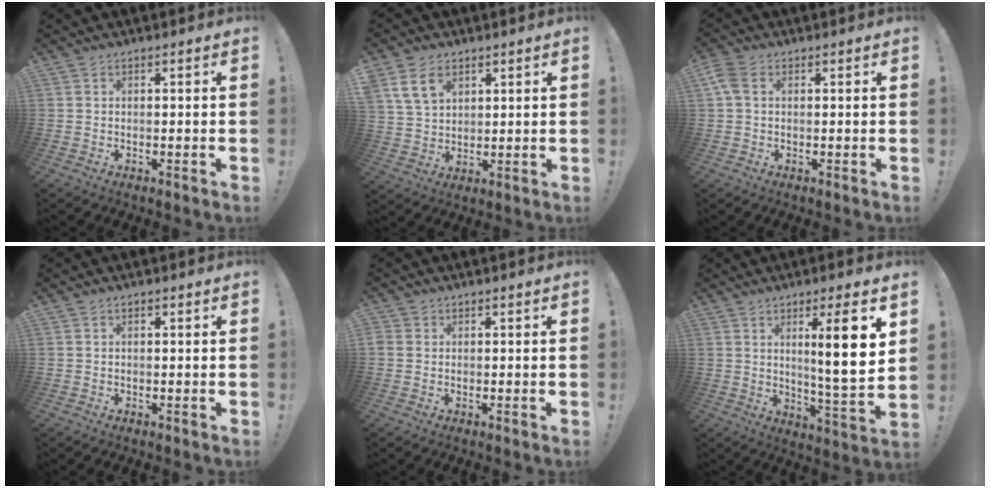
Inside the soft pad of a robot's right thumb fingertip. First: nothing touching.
{"total": 9.8, "force": [5.1, 6.8, 4.8], "torque": [-0.080, -0.012, 0.104]}
{"total": 4.0, "force": [1.1, 2.6, 2.7], "torque": [-0.058, -0.003, 0.018]}
{"total": 0.0}
{"total": 1.8, "force": [0.6, 1.7, 0.6], "torque": [-0.014, 0.003, 0.012]}
{"total": 13.5, "force": [4.3, 0.8, 12.8], "torque": [-0.187, -0.025, 0.052]}